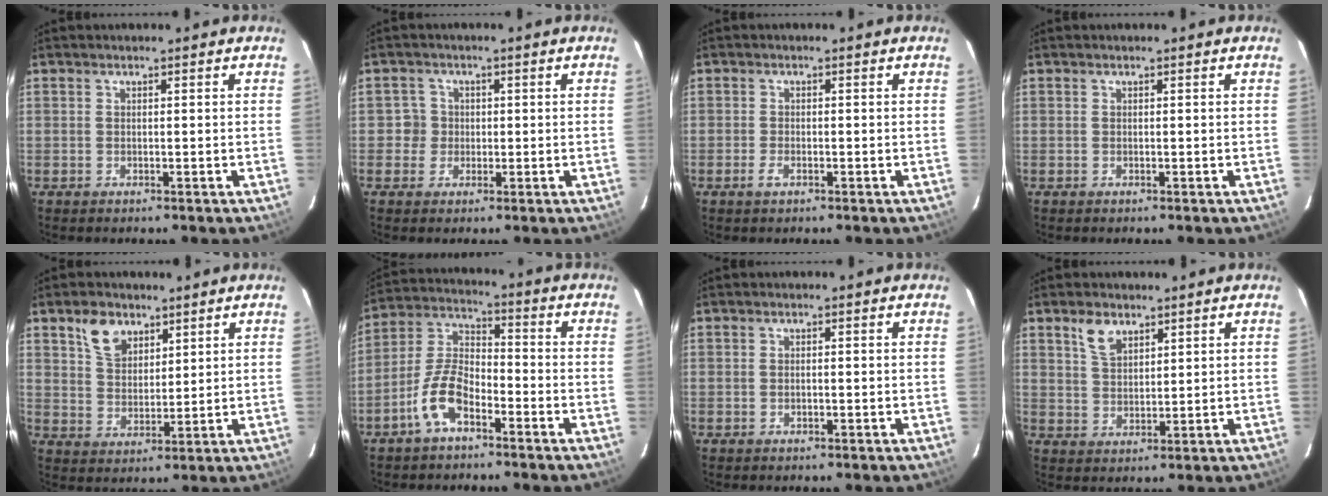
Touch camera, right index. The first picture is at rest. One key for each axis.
{"total": 2.9, "fx": -0.2, "fy": 2.9, "fz": 0.0, "tx": 0.009, "ty": 0.017, "tz": -0.002}
{"total": 1.7, "fx": -0.9, "fy": 0.6, "fz": 1.2, "tx": -0.027, "ty": 0.000, "tz": -0.018}
{"total": 0.0}
{"total": 7.0, "fx": 4.2, "fy": 4.4, "fz": 3.4, "tx": -0.062, "ty": 0.013, "tz": 0.082}
{"total": 9.2, "fx": -5.3, "fy": 3.9, "fz": 6.4, "tx": -0.142, "ty": 0.017, "tz": -0.104}
{"total": 0.7, "fx": -0.2, "fy": 0.4, "fz": 0.4, "tx": -0.009, "ty": 0.000, "tz": -0.004}
{"total": 4.9, "fx": 3.1, "fy": 2.7, "fz": 2.7, "tx": -0.050, "ty": 0.008, "tz": 0.062}